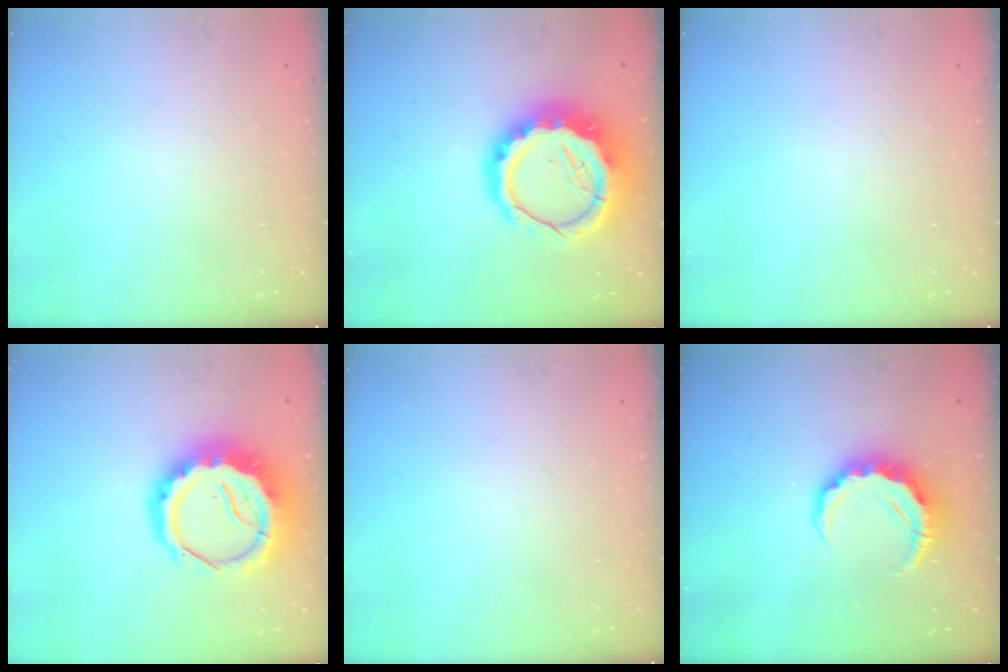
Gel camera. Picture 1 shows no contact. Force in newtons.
{"total": 16.2, "press": 15.8, "slide": 3.5}
{"total": 0.0}
{"total": 17.1, "press": 16.7, "slide": 3.8}
{"total": 0.0}
{"total": 8.2, "press": 8.1, "slide": 1.2}